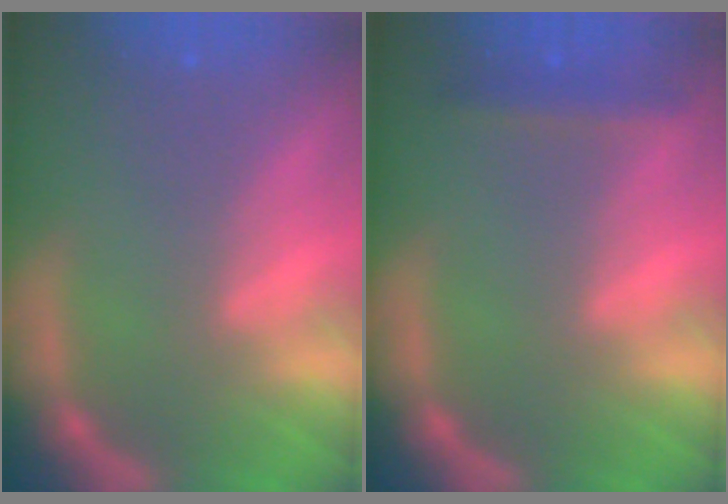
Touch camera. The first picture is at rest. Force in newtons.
{"total": 1.9}